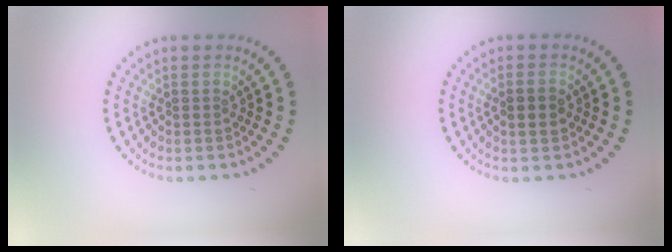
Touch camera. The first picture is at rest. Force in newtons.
{"total": 1.8, "press": 1.8, "slide": 0.3}